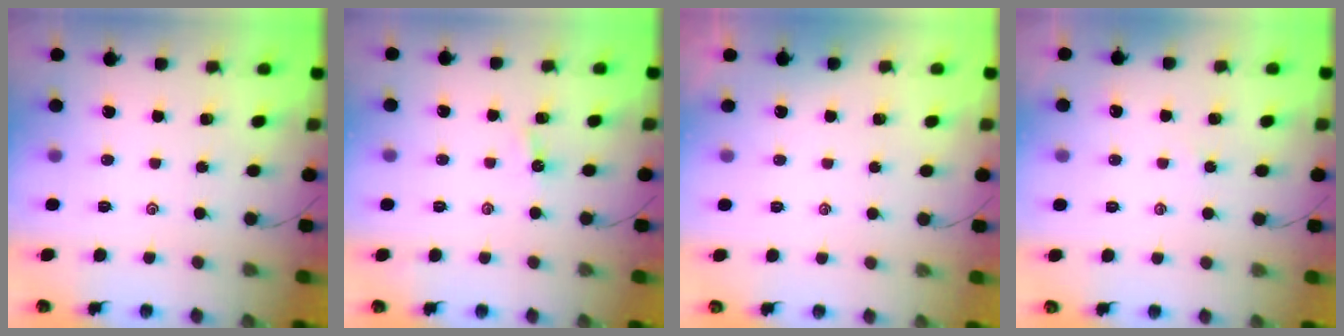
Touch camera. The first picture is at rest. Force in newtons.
{"total": 3.9, "press": 3.9, "slide": 0.5}
{"total": 1.2, "press": 1.2, "slide": 0.3}
{"total": 2.2, "press": 2.2, "slide": 0.5}